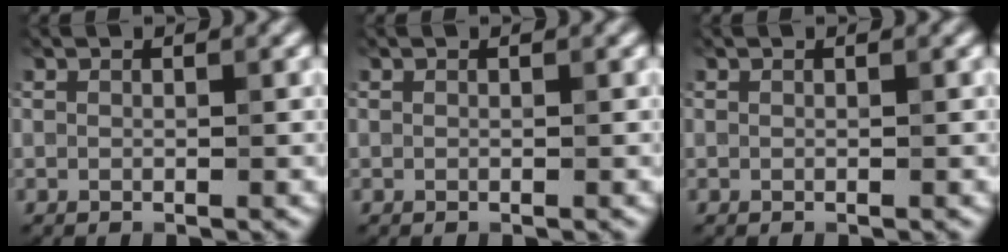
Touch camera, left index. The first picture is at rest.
{"total": 0.0}
{"total": 0.0}